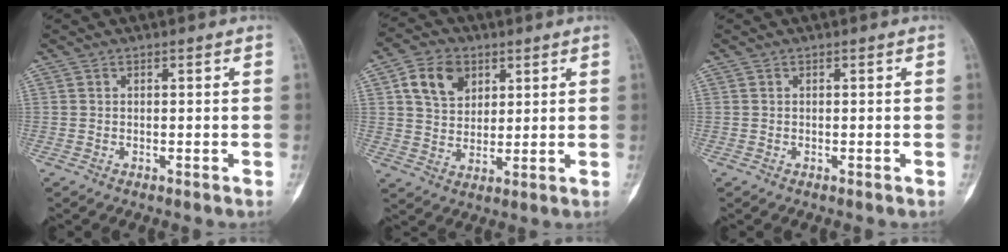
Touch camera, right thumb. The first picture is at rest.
{"total": 8.9, "force": [3.6, 6.6, 4.8], "torque": [-0.062, -0.009, 0.067]}
{"total": 0.0}